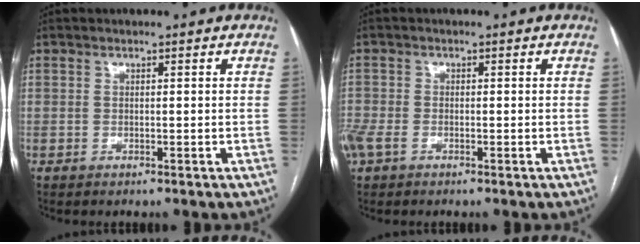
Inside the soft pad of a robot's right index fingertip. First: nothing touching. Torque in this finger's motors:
{"motor_torque": [0.33, -0.08, 0.26, 0.09]}